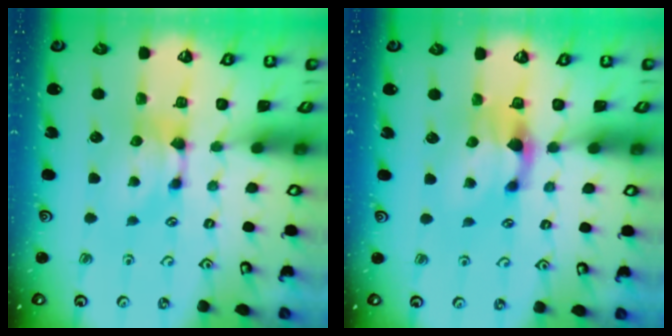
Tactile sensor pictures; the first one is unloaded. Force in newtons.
{"total": 1.7, "press": 1.2, "slide": 1.3}